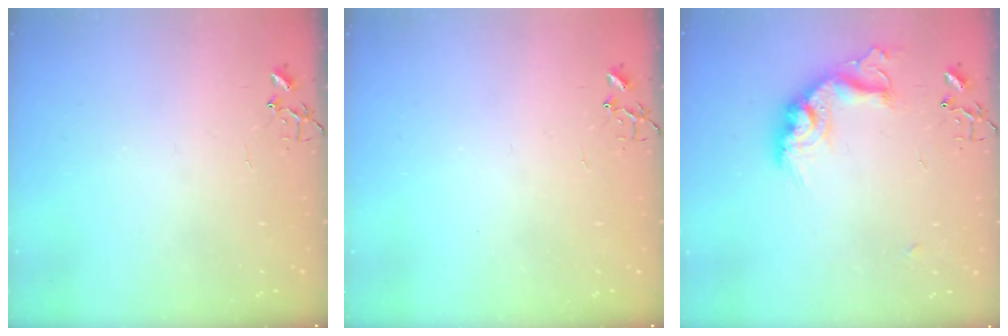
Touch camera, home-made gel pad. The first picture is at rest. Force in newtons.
{"total": 0.0}
{"total": 16.9, "press": 16.9, "slide": 1.2}